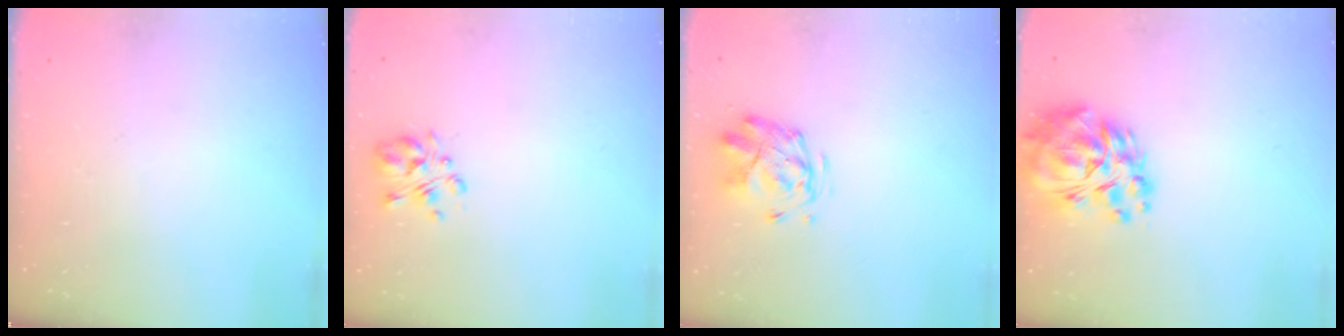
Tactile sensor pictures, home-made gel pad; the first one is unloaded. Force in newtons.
{"total": 3.8, "press": 3.7, "slide": 0.9}
{"total": 2.7, "press": 2.4, "slide": 1.2}
{"total": 17.0, "press": 16.2, "slide": 5.3}